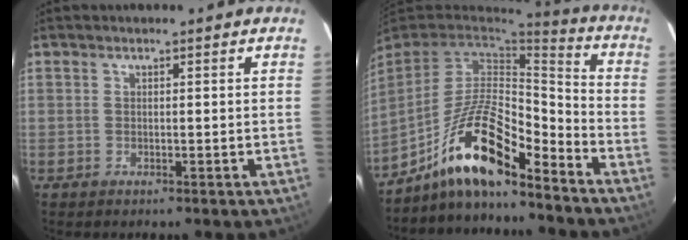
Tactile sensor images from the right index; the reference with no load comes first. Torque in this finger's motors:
{"motor_torque": [1.05, -1.09, 0.89, 0.21]}